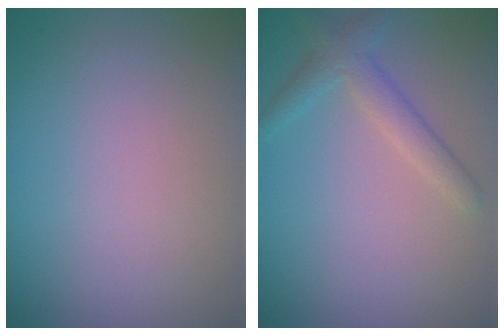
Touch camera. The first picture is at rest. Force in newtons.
{"total": 2.4, "press": 2.4, "slide": 0.2}